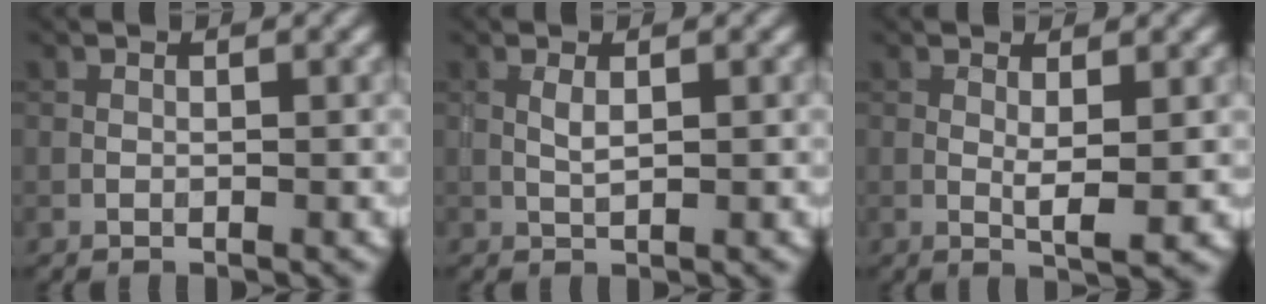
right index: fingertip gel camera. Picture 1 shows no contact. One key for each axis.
{"total": 1.2, "fx": 0.3, "fy": 0.3, "fz": 1.1, "tx": -0.026, "ty": 0.001, "tz": 0.006}
{"total": 2.3, "fx": 0.3, "fy": 0.2, "fz": 2.2, "tx": -0.039, "ty": -0.006, "tz": 0.005}